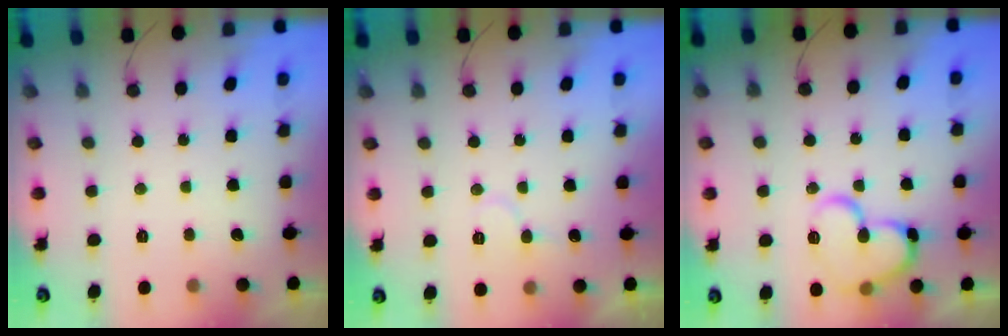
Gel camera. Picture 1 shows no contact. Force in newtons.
{"total": 6.8, "press": 6.8, "slide": 0.5}
{"total": 15.9, "press": 15.7, "slide": 2.4}